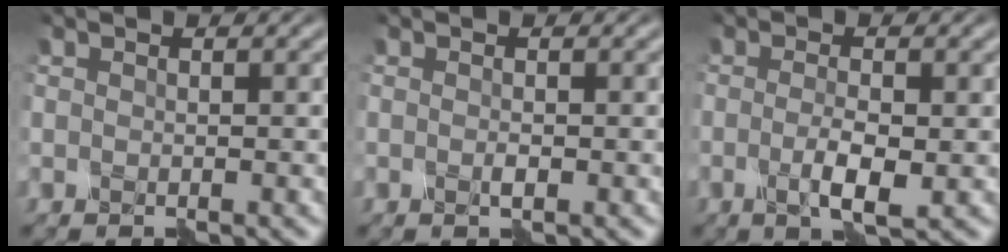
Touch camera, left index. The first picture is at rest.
{"total": 0.6, "force": [-0.2, 0.0, 0.5], "torque": [-0.017, 0.002, -0.002]}
{"total": 3.2, "force": [-0.6, 0.6, 3.1], "torque": [-0.062, -0.004, -0.011]}